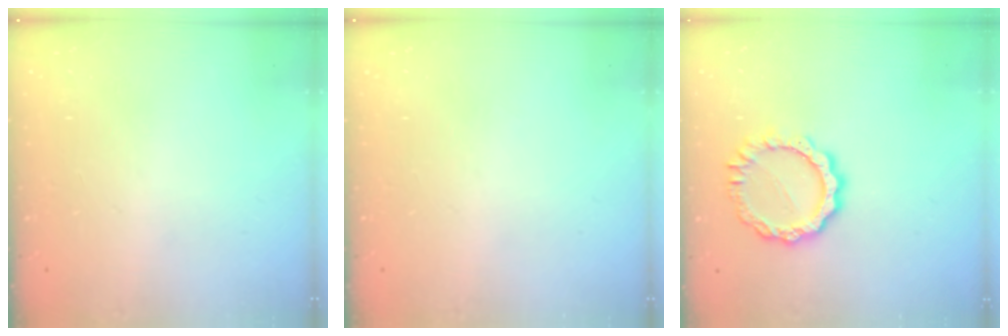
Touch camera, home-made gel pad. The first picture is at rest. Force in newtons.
{"total": 0.0}
{"total": 9.8, "press": 9.8, "slide": 0.9}